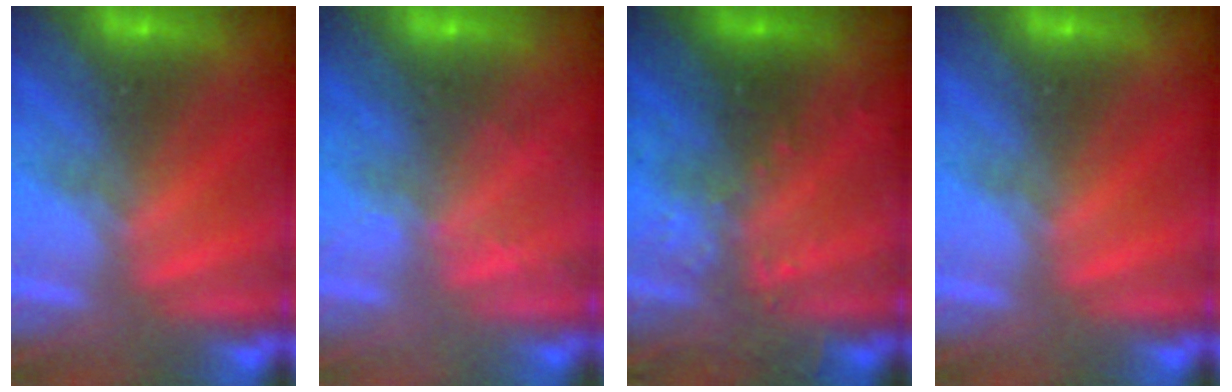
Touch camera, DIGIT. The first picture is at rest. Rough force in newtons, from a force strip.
{"total": 2.1}
{"total": 3.0}
{"total": 0.0}